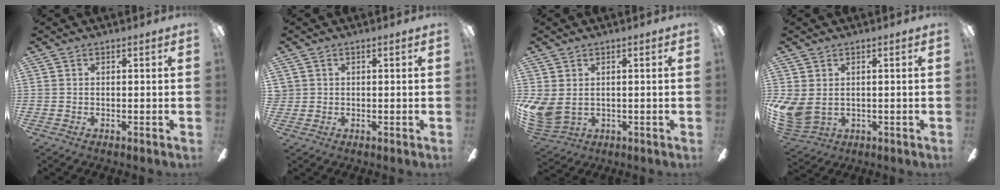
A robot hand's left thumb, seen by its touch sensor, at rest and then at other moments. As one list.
[{"total": 1.1, "force": [0.4, 1.0, 0.0], "torque": [-0.002, 0.002, 0.008]}, {"total": 6.5, "force": [1.6, 5.0, 3.8], "torque": [-0.090, -0.011, 0.035]}, {"total": 7.0, "force": [1.4, 5.4, 4.2], "torque": [-0.102, -0.013, 0.031]}]